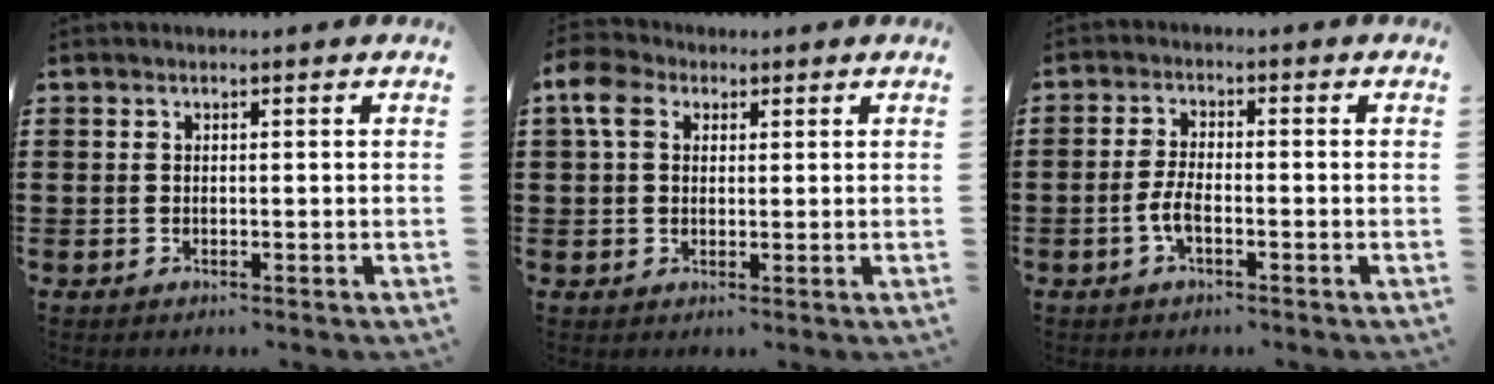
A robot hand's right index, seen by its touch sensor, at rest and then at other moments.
{"total": 5.4, "force": [2.1, 4.0, 2.9], "torque": [-0.079, 0.016, 0.037]}
{"total": 3.6, "force": [-1.4, 1.2, 3.1], "torque": [-0.076, -0.002, -0.032]}